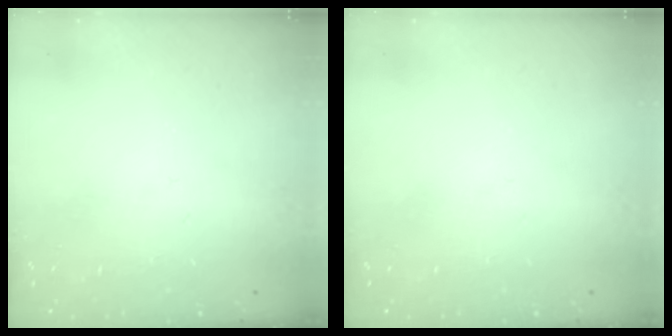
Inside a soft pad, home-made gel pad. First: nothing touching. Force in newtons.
{"total": 0.0}